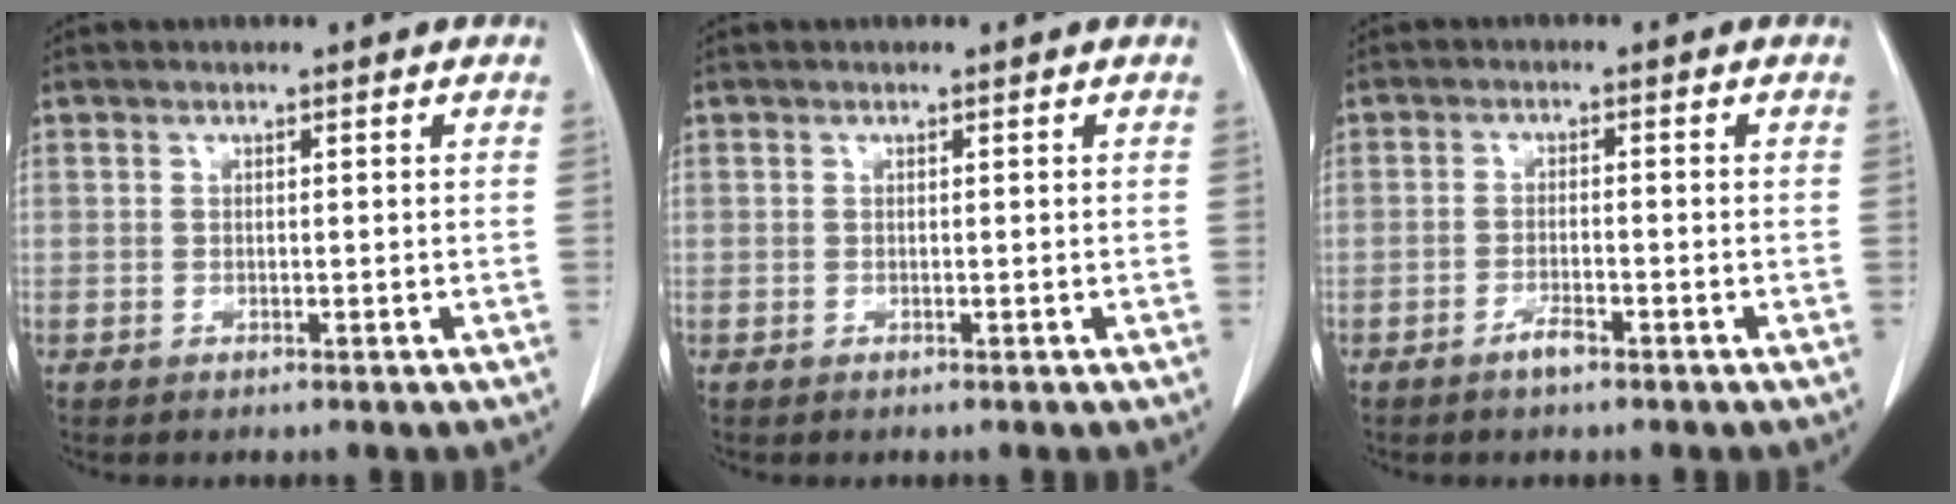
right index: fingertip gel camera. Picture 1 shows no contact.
{"total": 0.0}
{"total": 2.3, "force": [-1.6, 0.3, 1.7], "torque": [-0.031, 0.000, -0.029]}